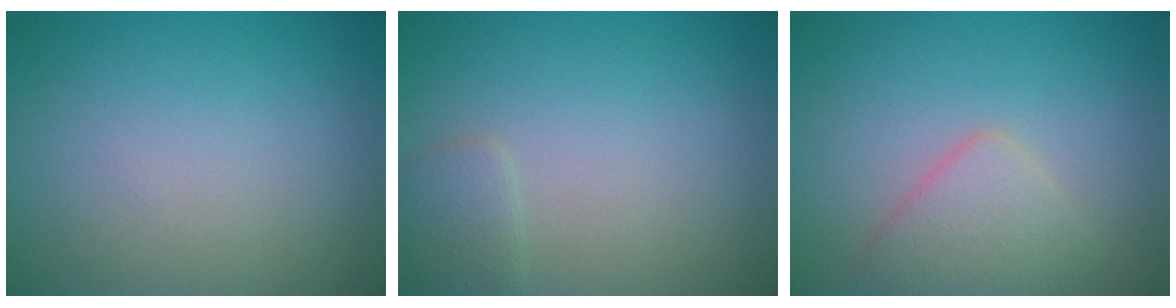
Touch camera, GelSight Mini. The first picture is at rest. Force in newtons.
{"total": 1.4, "press": 1.4, "slide": 0.0}
{"total": 2.9, "press": 2.9, "slide": 0.1}